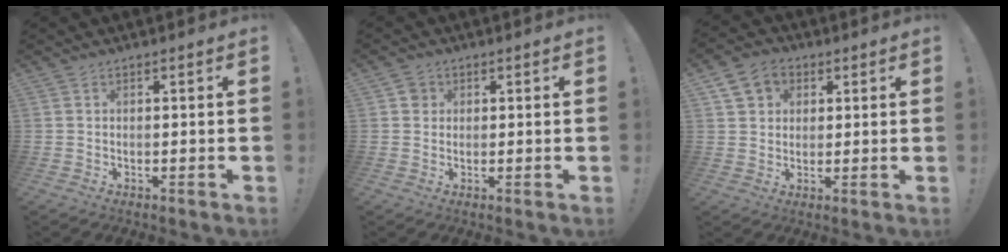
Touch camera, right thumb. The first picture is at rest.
{"total": 2.7, "force": [0.8, 2.5, 0.7], "torque": [-0.004, 0.004, 0.014]}
{"total": 8.4, "force": [3.6, 6.8, 3.3], "torque": [-0.054, -0.005, 0.075]}